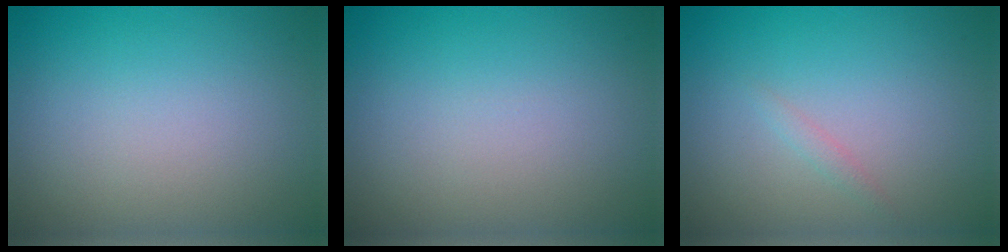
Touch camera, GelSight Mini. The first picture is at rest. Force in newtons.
{"total": 0.0}
{"total": 0.7, "press": 0.7, "slide": 0.1}